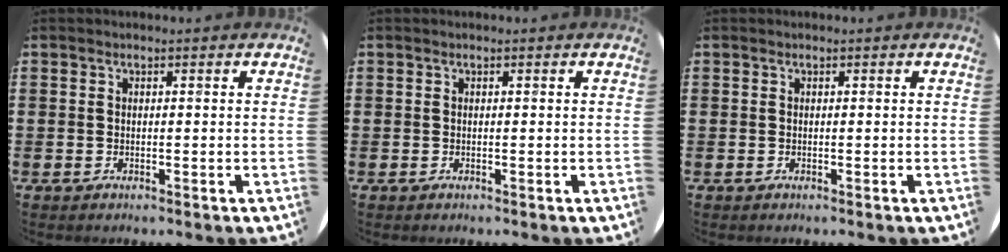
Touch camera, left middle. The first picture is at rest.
{"total": 0.0}
{"total": 0.0}